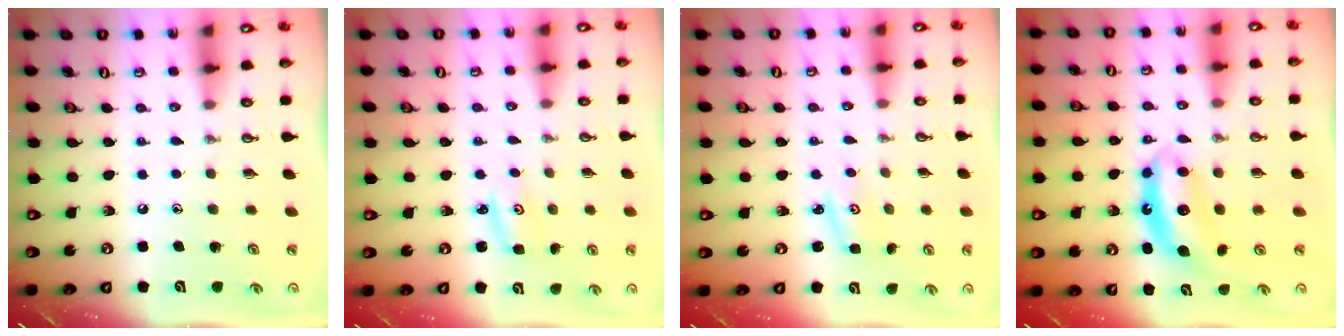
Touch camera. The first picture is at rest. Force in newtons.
{"total": 3.3, "press": 3.3, "slide": 0.3}
{"total": 2.8, "press": 2.8, "slide": 0.4}
{"total": 6.5, "press": 6.5, "slide": 0.3}